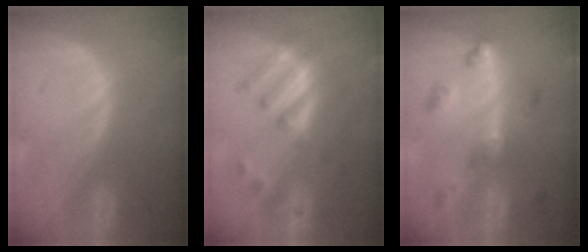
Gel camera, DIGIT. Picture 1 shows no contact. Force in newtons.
{"total": 8.0, "press": 7.2, "slide": 3.6}
{"total": 5.8, "press": 5.7, "slide": 1.2}